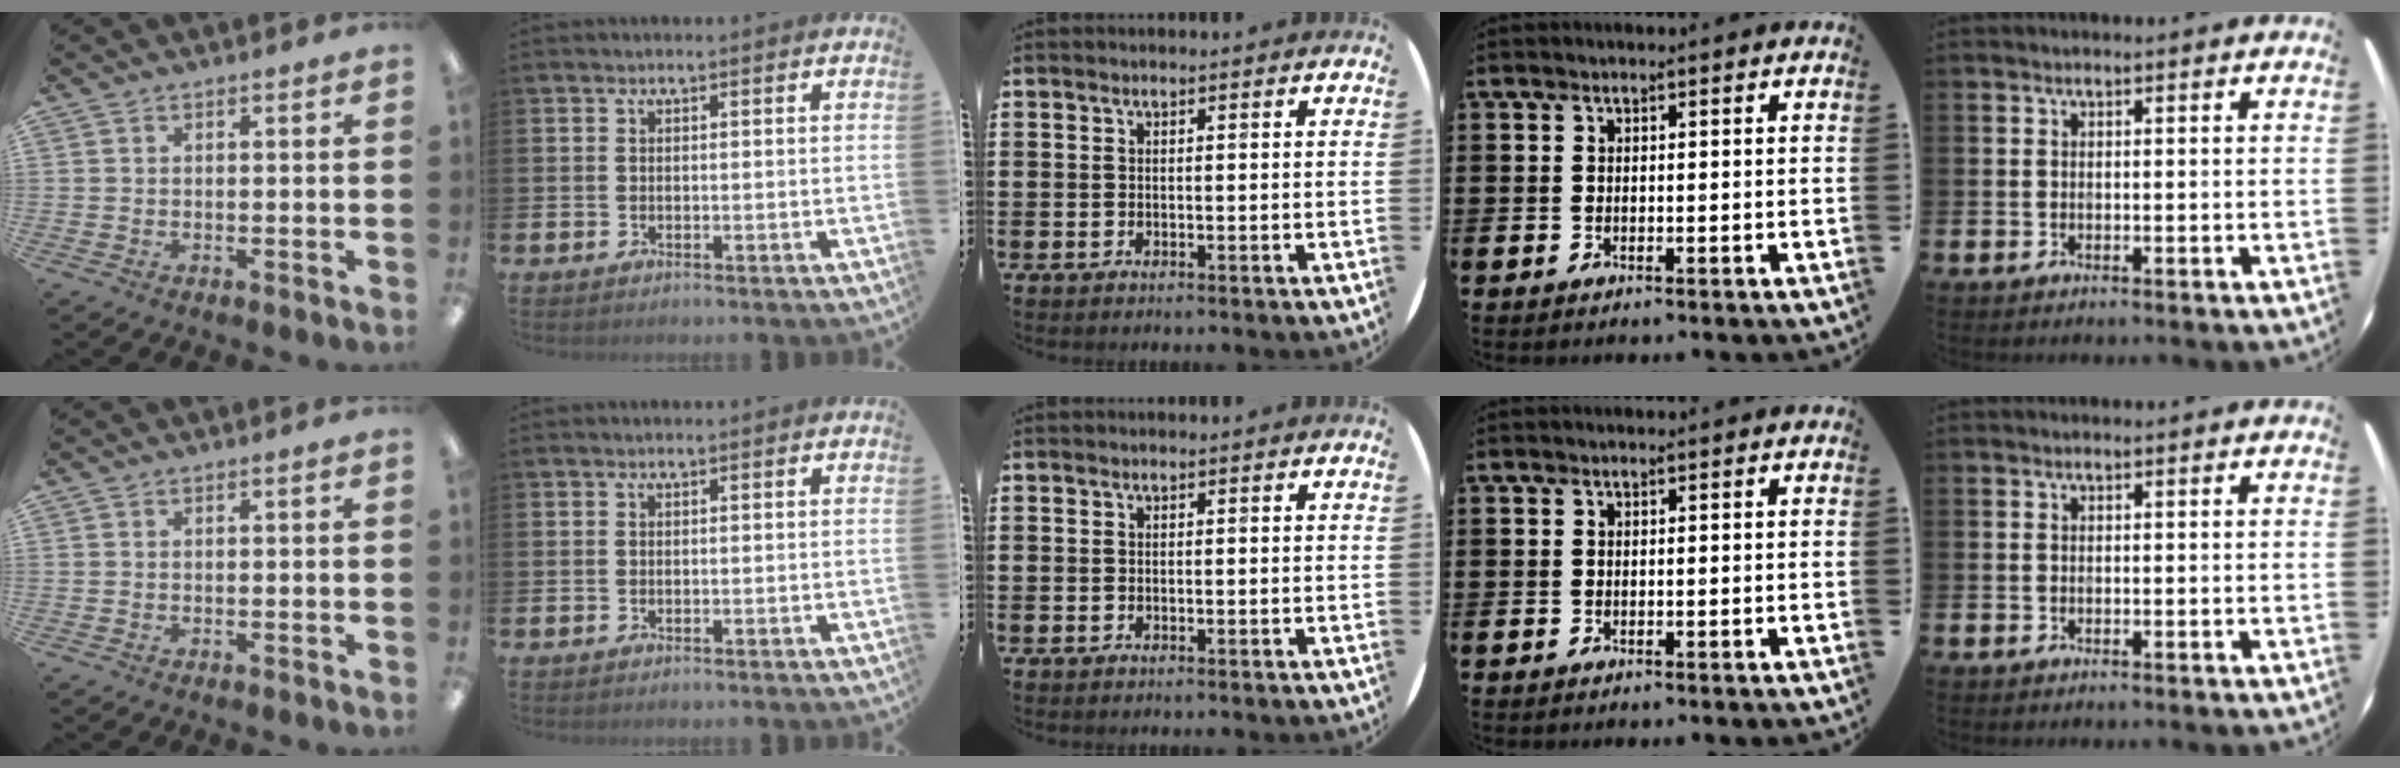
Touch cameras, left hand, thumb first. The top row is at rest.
{}